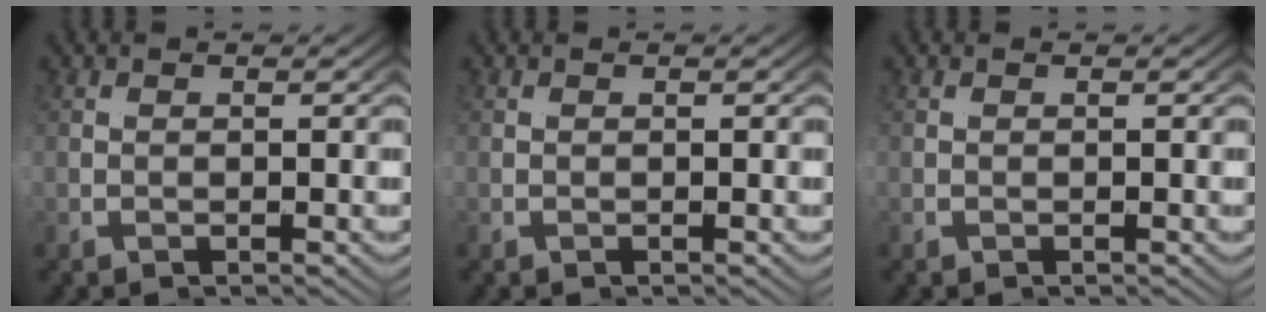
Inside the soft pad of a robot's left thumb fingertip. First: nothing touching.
{"total": 0.0}
{"total": 0.0}